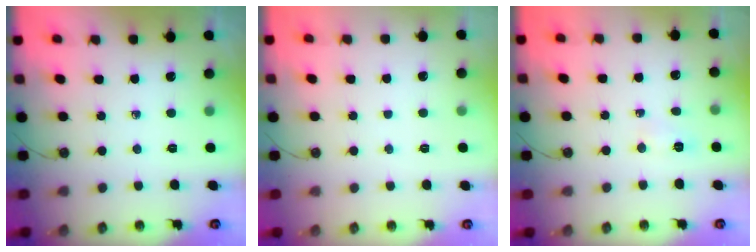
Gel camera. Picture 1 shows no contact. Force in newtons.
{"total": 1.2, "press": 1.2, "slide": 0.0}
{"total": 16.5, "press": 4.4, "slide": 15.9}